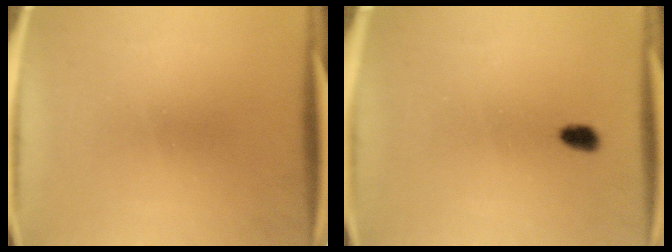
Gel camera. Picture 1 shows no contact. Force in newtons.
{"total": 2.2}